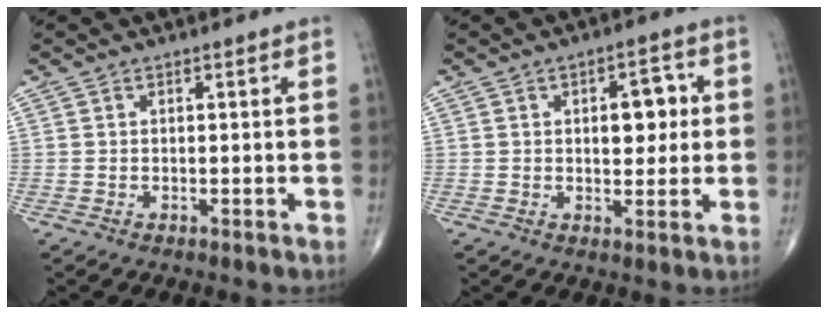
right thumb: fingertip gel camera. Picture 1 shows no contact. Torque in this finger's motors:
{"motor_torque": [0.32, 1.66, 0.72, 0.05, 0.00]}